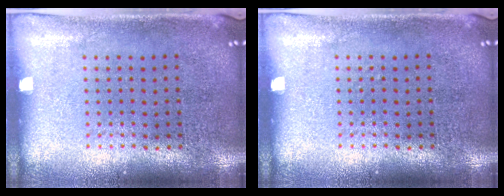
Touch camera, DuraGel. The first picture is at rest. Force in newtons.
{"total": 0.0}